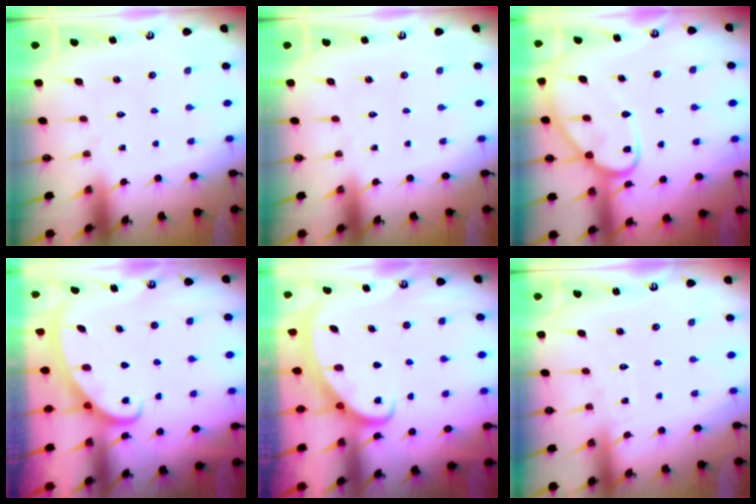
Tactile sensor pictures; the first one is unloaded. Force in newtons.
{"total": 0.0}
{"total": 12.1, "press": 12.0, "slide": 1.2}
{"total": 2.5, "press": 2.5, "slide": 0.4}
{"total": 2.5, "press": 2.5, "slide": 0.3}
{"total": 3.1, "press": 3.1, "slide": 0.3}